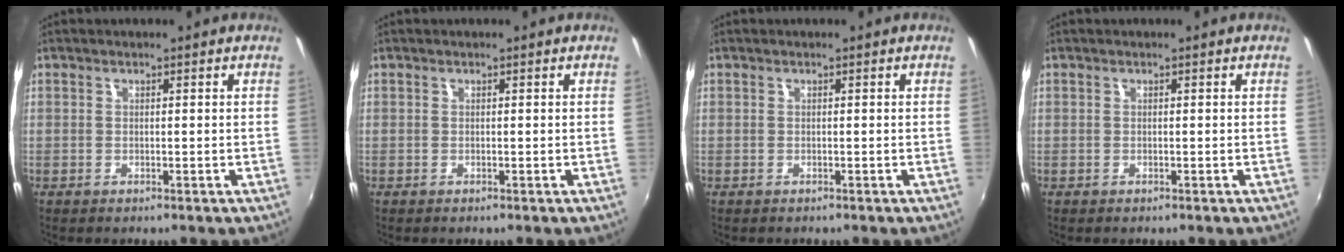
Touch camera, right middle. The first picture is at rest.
{"total": 0.0}
{"total": 0.0}
{"total": 0.0}